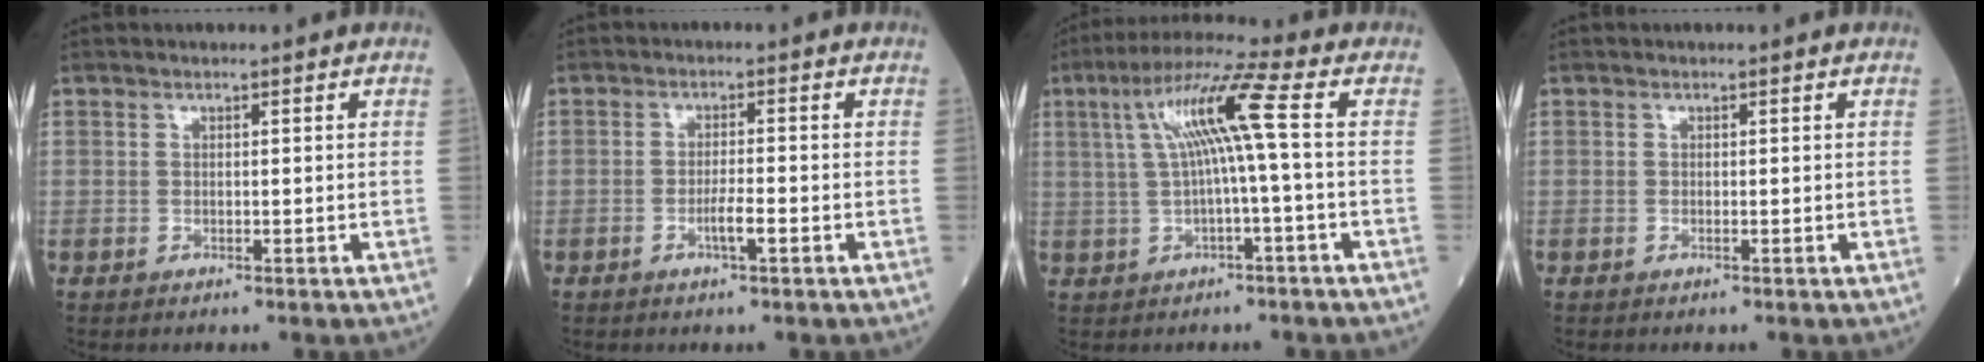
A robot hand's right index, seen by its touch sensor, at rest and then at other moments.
{"total": 3.0, "force": [-1.3, 0.2, 2.7], "torque": [-0.050, -0.002, -0.024]}
{"total": 9.3, "force": [1.2, -0.7, 9.2], "torque": [-0.170, 0.029, 0.024]}
{"total": 0.0}